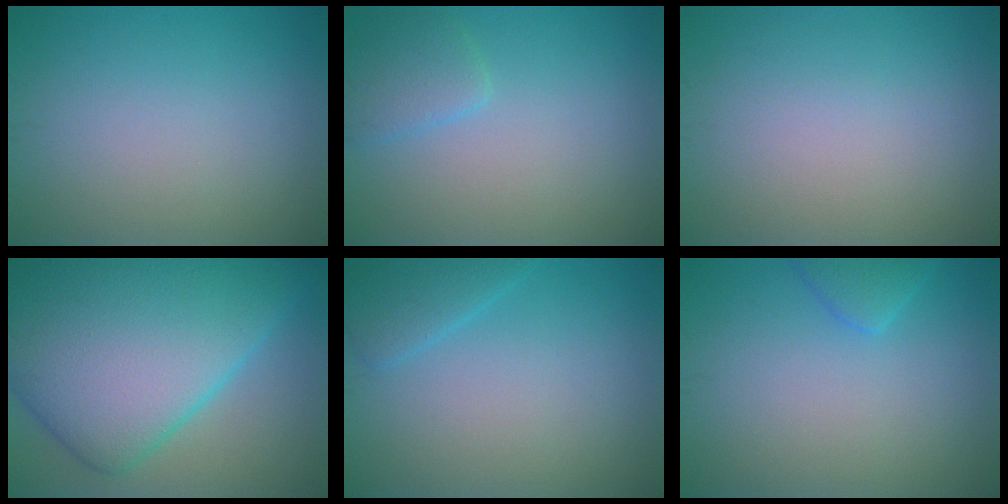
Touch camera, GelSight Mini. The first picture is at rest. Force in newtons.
{"total": 2.1, "press": 2.1, "slide": 0.2}
{"total": 0.0}
{"total": 16.2, "press": 16.2, "slide": 0.3}
{"total": 2.2, "press": 2.2, "slide": 0.1}
{"total": 1.8, "press": 1.8, "slide": 0.1}